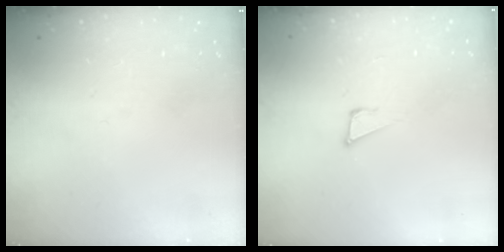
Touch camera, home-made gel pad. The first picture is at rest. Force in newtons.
{"total": 3.3, "press": 3.2, "slide": 0.8}